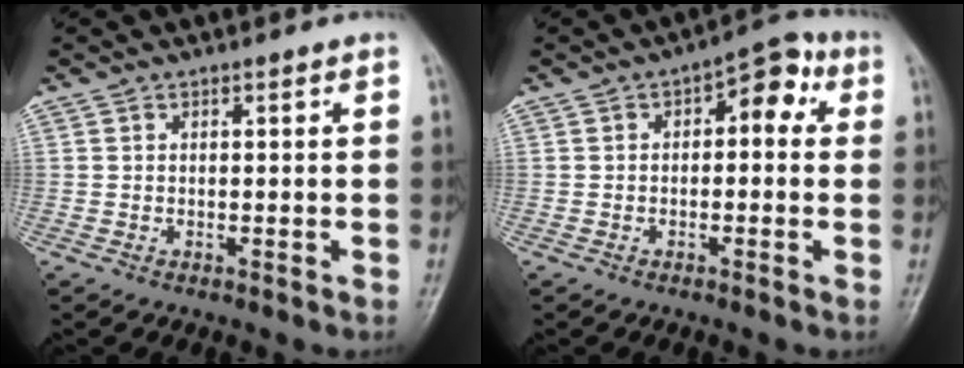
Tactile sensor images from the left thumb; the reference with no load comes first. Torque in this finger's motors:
{"motor_torque": [-0.35, 0.34, -0.14, 0.11, -0.04]}